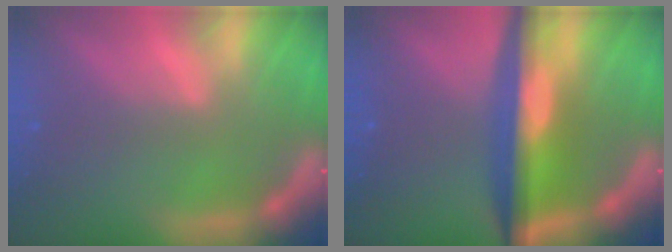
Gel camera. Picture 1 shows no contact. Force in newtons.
{"total": 8.5}